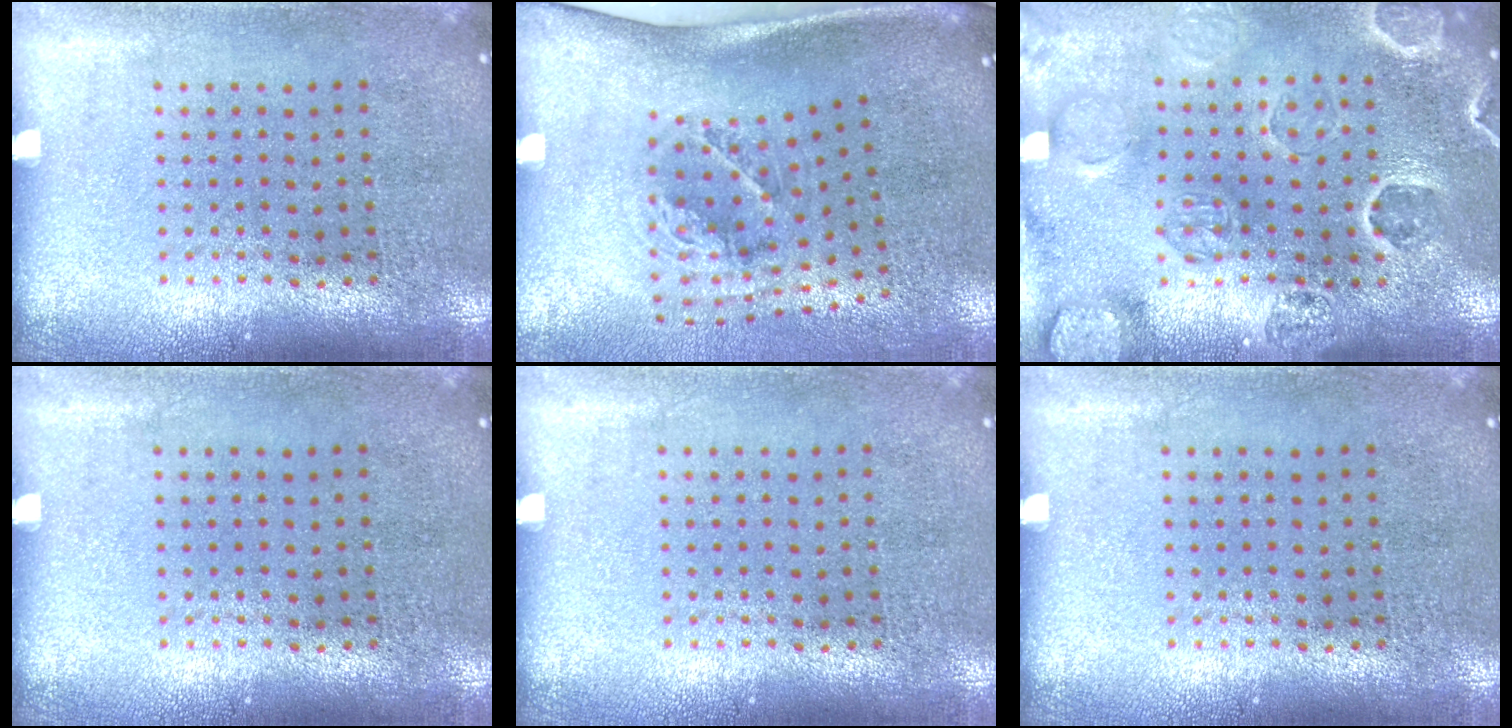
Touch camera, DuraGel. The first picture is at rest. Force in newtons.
{"total": 2.0, "press": 1.3, "slide": 1.5}
{"total": 2.7, "press": 2.6, "slide": 0.8}
{"total": 0.0}
{"total": 0.0}
{"total": 0.0}